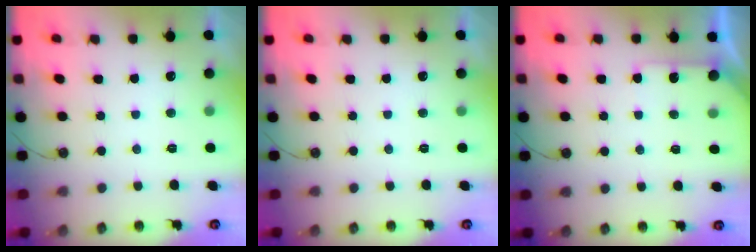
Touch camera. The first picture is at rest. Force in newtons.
{"total": 0.0}
{"total": 6.1, "press": 6.1, "slide": 0.4}